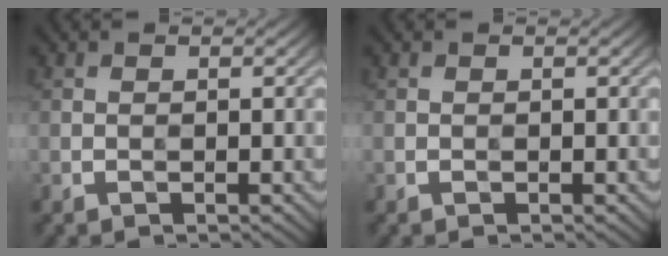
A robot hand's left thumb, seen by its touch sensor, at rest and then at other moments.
{"total": 0.0}